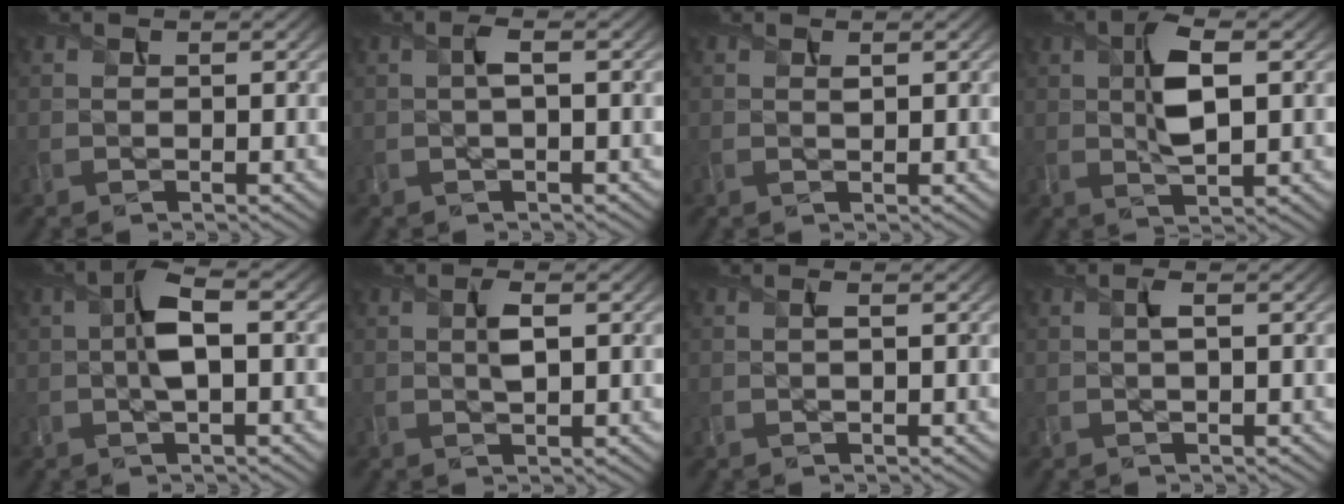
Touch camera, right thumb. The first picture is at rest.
{"total": 1.8, "force": [0.1, 0.3, 1.8], "torque": [-0.036, 0.005, 0.001]}
{"total": 0.7, "force": [0.4, 0.2, 0.5], "torque": [-0.014, -0.004, 0.008]}
{"total": 6.2, "force": [1.0, 2.3, 5.7], "torque": [-0.107, 0.003, 0.020]}
{"total": 5.5, "force": [0.0, 1.7, 5.2], "torque": [-0.108, 0.010, -0.006]}
{"total": 2.4, "force": [0.4, 0.8, 2.3], "torque": [-0.048, 0.001, 0.007]}
{"total": 0.9, "force": [0.1, 0.1, 0.8], "torque": [-0.019, 0.002, 0.001]}
{"total": 1.3, "force": [0.1, 0.2, 1.3], "torque": [-0.029, 0.004, 0.002]}